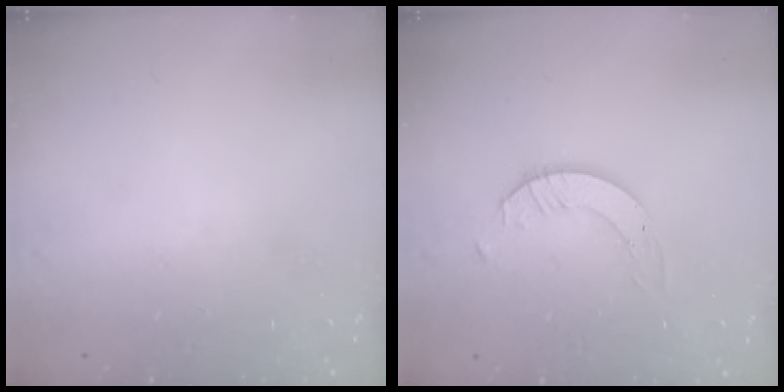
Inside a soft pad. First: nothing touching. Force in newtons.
{"total": 2.7, "press": 2.7, "slide": 0.2}